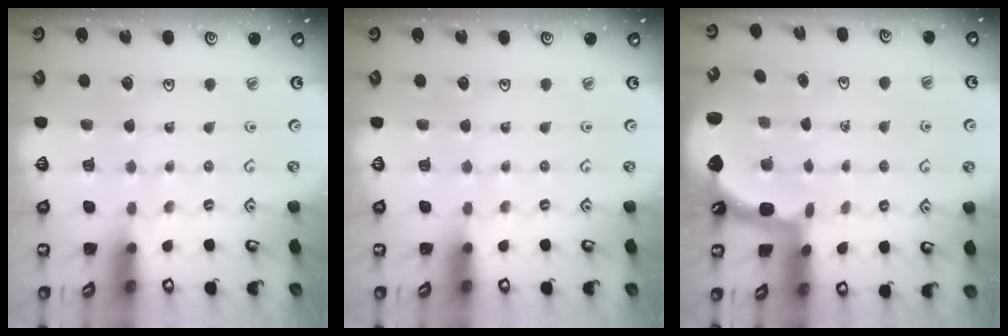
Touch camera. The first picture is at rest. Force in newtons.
{"total": 0.0}
{"total": 2.4, "press": 1.7, "slide": 1.6}